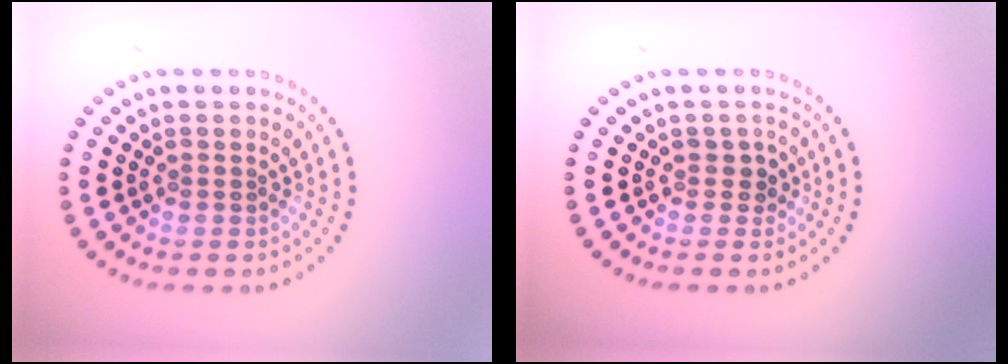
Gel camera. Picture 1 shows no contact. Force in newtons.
{"total": 1.3, "press": 1.1, "slide": 0.6}